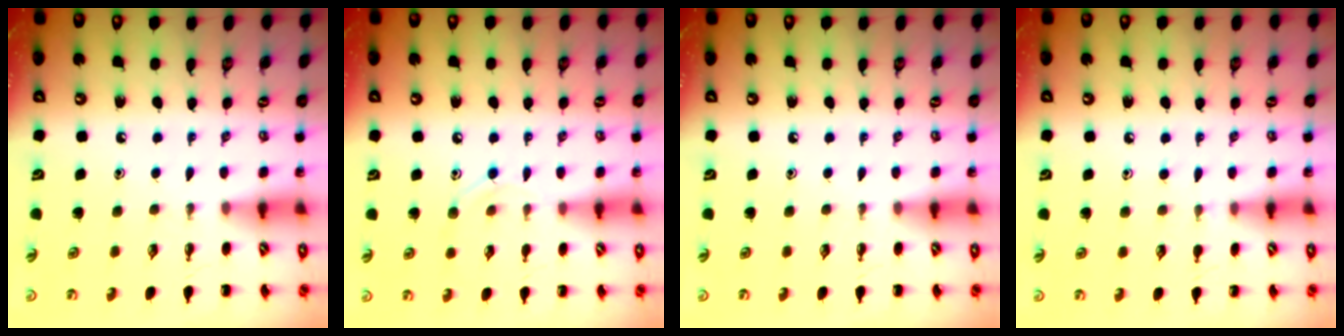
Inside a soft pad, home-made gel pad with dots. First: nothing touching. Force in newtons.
{"total": 7.2, "press": 7.1, "slide": 1.4}
{"total": 0.0}
{"total": 4.5, "press": 4.1, "slide": 1.6}